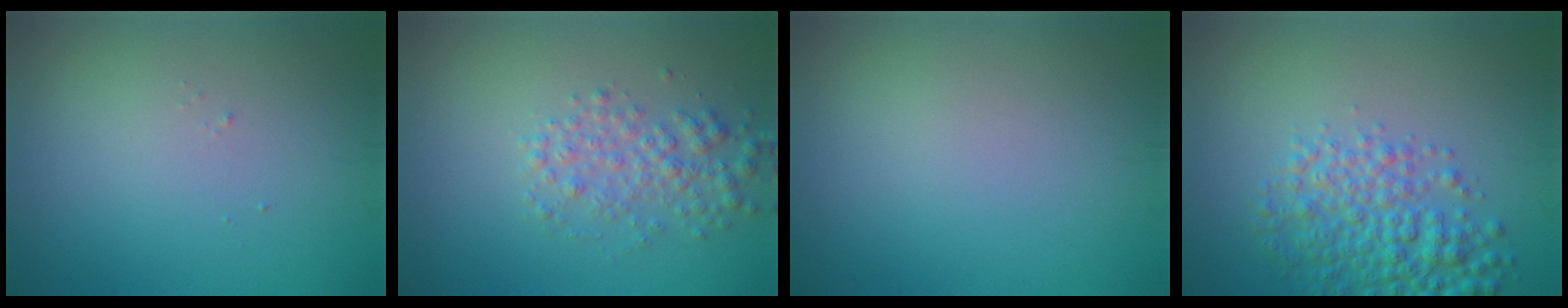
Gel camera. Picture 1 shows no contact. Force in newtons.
{"total": 2.9, "press": 2.9, "slide": 0.1}
{"total": 0.0}
{"total": 4.9, "press": 4.9, "slide": 0.2}